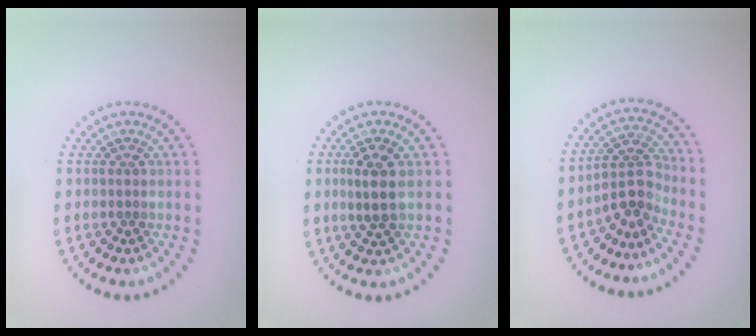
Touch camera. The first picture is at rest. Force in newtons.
{"total": 2.6, "press": 2.5, "slide": 0.8}
{"total": 3.0, "press": 2.3, "slide": 1.9}